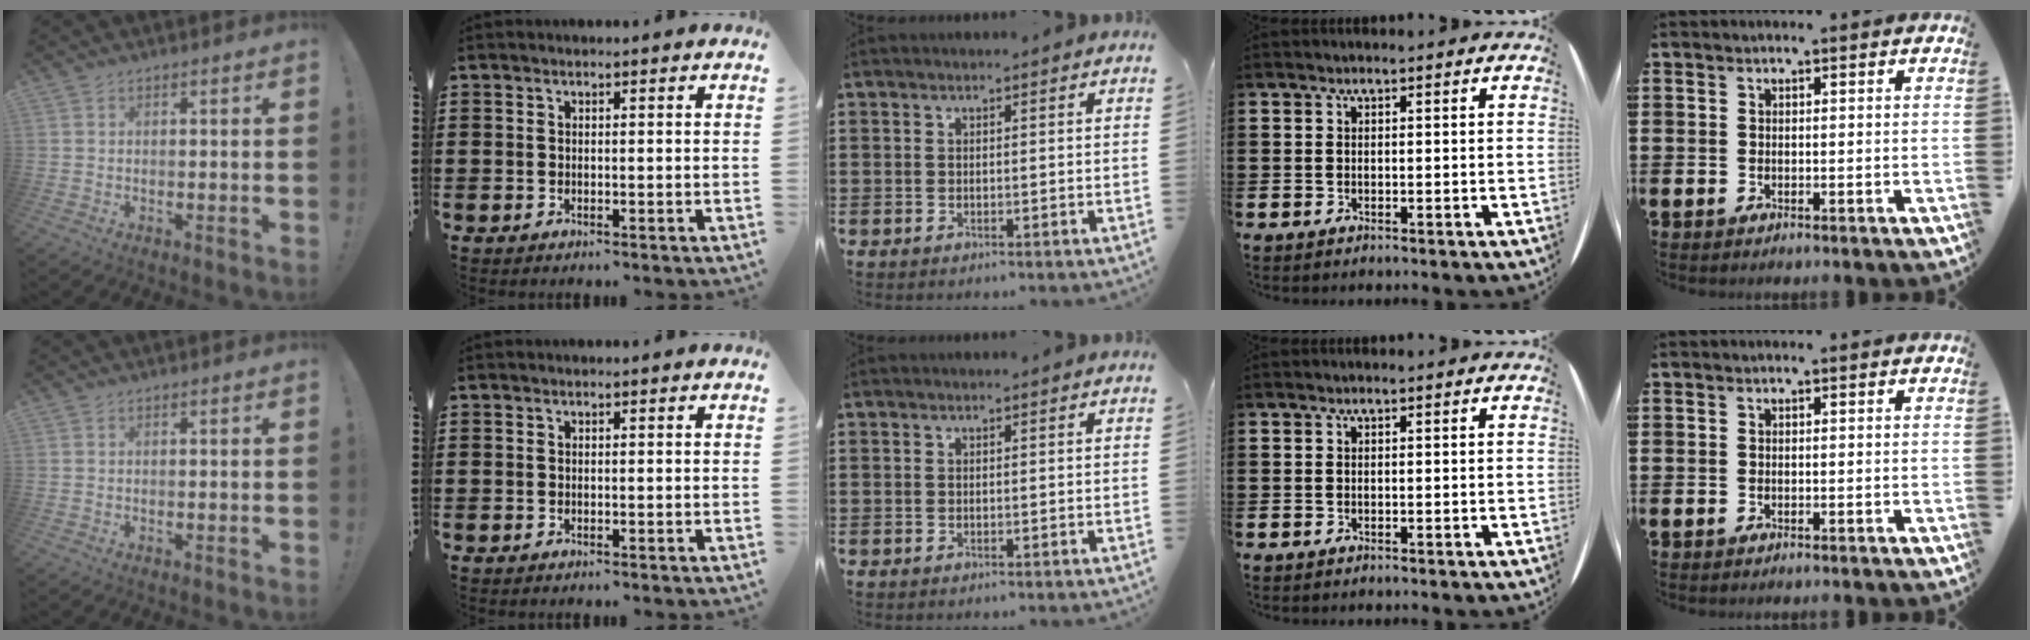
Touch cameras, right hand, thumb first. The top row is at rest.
{}